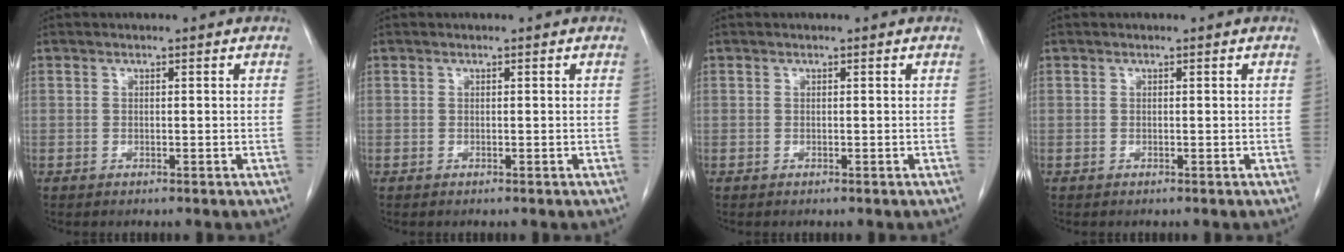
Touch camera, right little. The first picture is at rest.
{"total": 0.0}
{"total": 0.0}
{"total": 0.0}